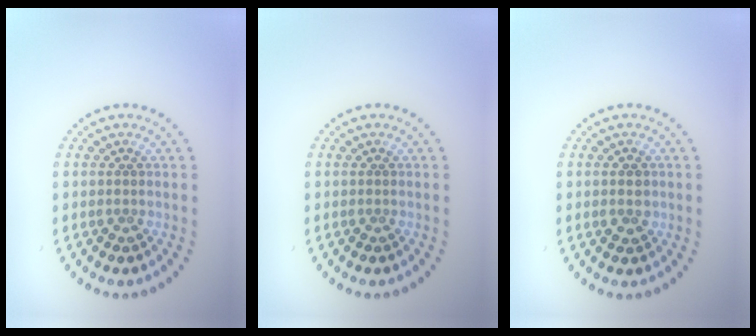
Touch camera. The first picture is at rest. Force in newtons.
{"total": 0.0}
{"total": 1.5, "press": 1.5, "slide": 0.3}